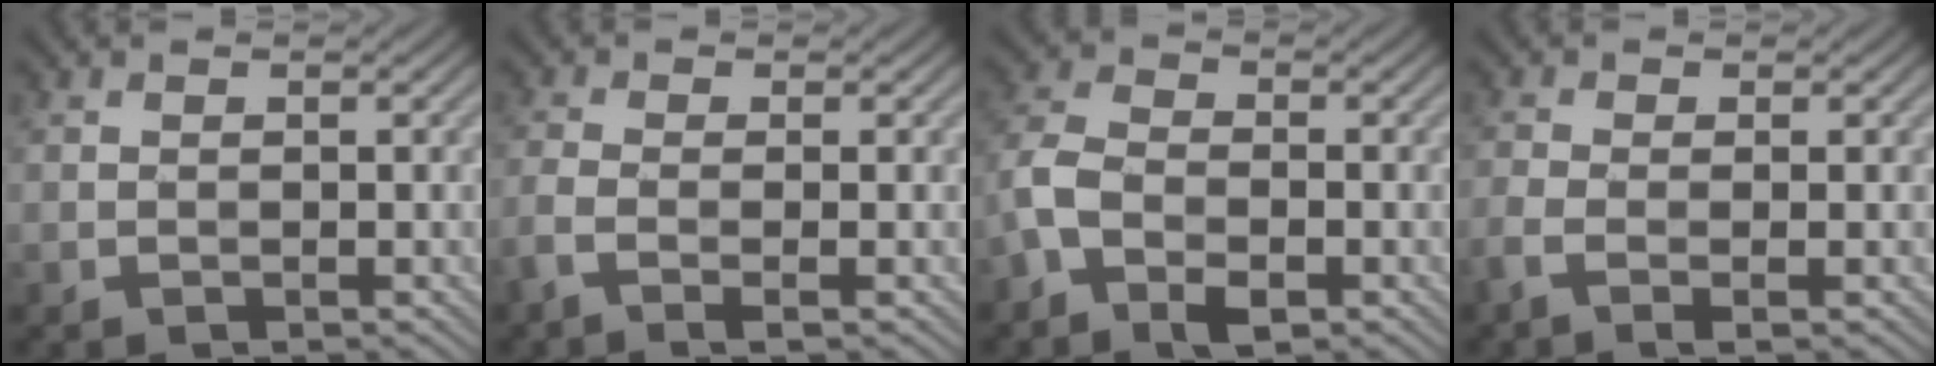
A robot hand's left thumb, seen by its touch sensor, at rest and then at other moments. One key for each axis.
{"total": 2.8, "fx": -1.4, "fy": 0.5, "fz": 2.4, "tx": -0.056, "ty": -0.003, "tz": -0.041}
{"total": 6.2, "fx": -2.9, "fy": 3.5, "fz": 4.2, "tx": -0.103, "ty": 0.000, "tz": -0.071}
{"total": 2.3, "fx": -1.1, "fy": 0.4, "fz": 2.0, "tx": -0.050, "ty": -0.001, "tz": -0.032}